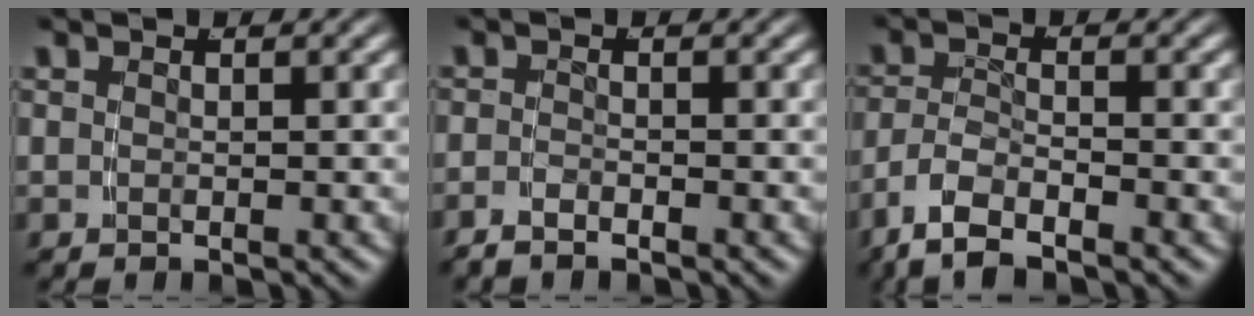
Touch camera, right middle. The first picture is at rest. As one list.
[{"total": 1.5, "force": [-1.4, 0.3, 0.4], "torque": [-0.015, -0.006, -0.025]}, {"total": 4.7, "force": [-2.8, 2.6, 2.7], "torque": [-0.071, -0.019, -0.041]}]